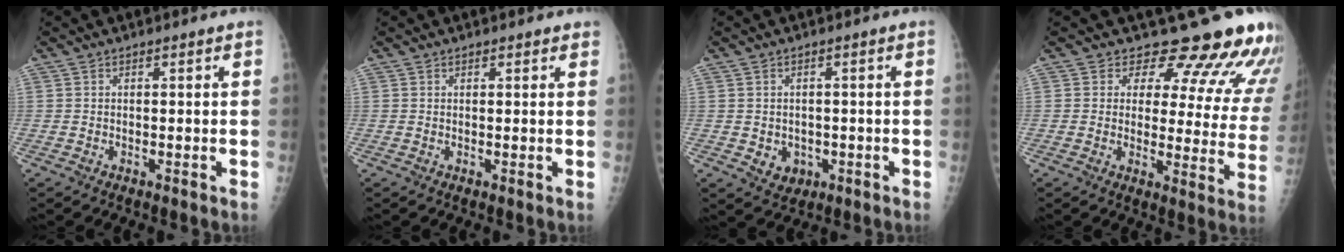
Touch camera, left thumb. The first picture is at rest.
{"total": 1.1, "force": [0.8, 0.8, 0.2], "torque": [0.013, -0.004, 0.005]}
{"total": 4.1, "force": [-0.9, 3.5, 1.8], "torque": [-0.009, 0.001, -0.001]}
{"total": 18.4, "force": [16.2, 6.0, 6.2], "torque": [-0.027, -0.120, 0.177]}